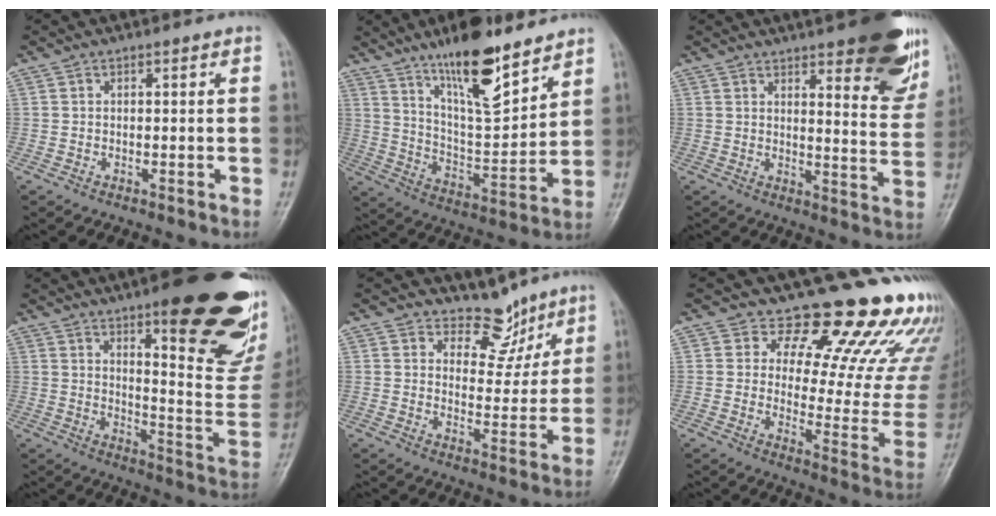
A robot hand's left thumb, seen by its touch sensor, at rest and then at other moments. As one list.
[{"total": 16.5, "force": [11.6, 4.6, 10.8], "torque": [-0.154, -0.073, 0.207]}, {"total": 19.7, "force": [12.8, 5.9, 13.8], "torque": [-0.140, -0.066, 0.154]}, {"total": 26.5, "force": [15.1, 6.8, 20.7], "torque": [-0.218, -0.080, 0.211]}, {"total": 7.2, "force": [5.9, 3.9, 1.1], "torque": [0.021, -0.046, 0.095]}, {"total": 21.4, "force": [17.2, 7.7, 10.1], "torque": [-0.078, -0.132, 0.204]}]